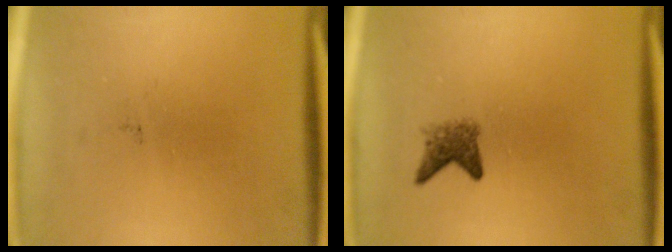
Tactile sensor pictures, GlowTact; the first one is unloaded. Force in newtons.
{"total": 2.3}